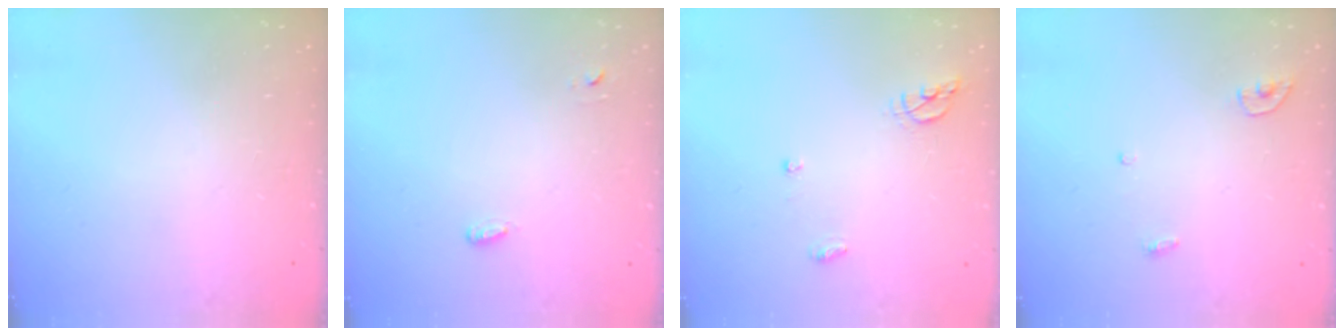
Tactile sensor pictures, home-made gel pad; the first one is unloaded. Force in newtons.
{"total": 2.8, "press": 2.7, "slide": 0.6}
{"total": 6.5, "press": 6.5, "slide": 0.1}
{"total": 3.4, "press": 3.4, "slide": 0.3}